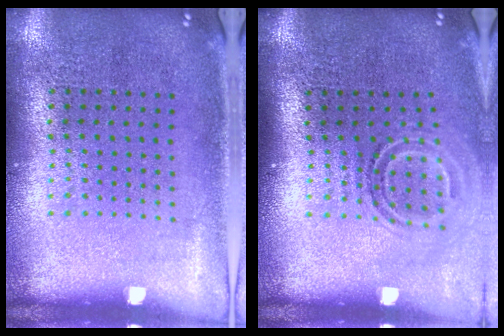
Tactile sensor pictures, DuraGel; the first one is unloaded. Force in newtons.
{"total": 1.7, "press": 1.1, "slide": 1.2}